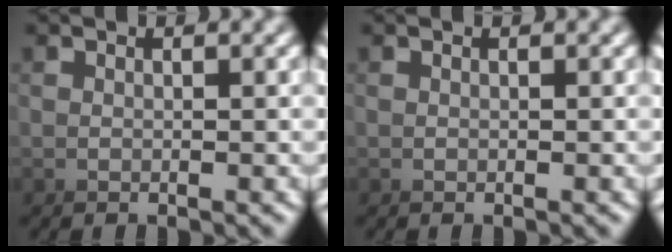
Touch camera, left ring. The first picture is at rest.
{"total": 0.0}